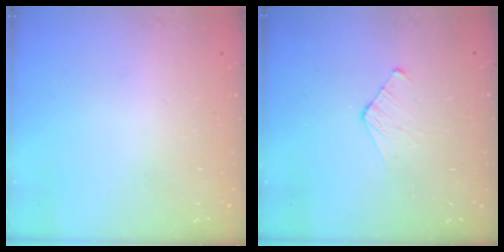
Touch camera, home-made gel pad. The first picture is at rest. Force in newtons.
{"total": 3.5, "press": 3.4, "slide": 0.3}